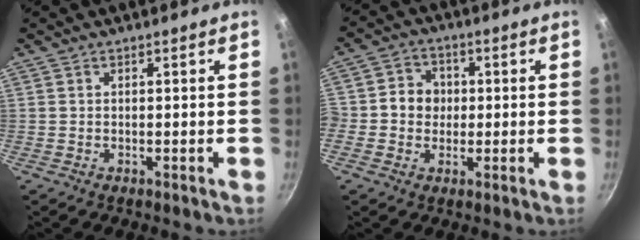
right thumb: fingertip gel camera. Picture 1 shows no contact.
{"total": 6.1, "force": [0.0, 5.6, 2.4], "torque": [-0.011, 0.007, -0.019]}